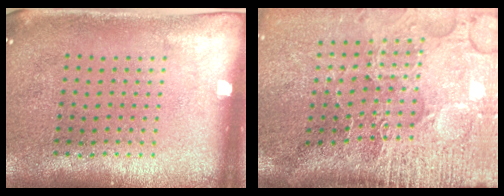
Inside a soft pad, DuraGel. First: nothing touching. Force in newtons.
{"total": 5.0, "press": 4.0, "slide": 2.9}